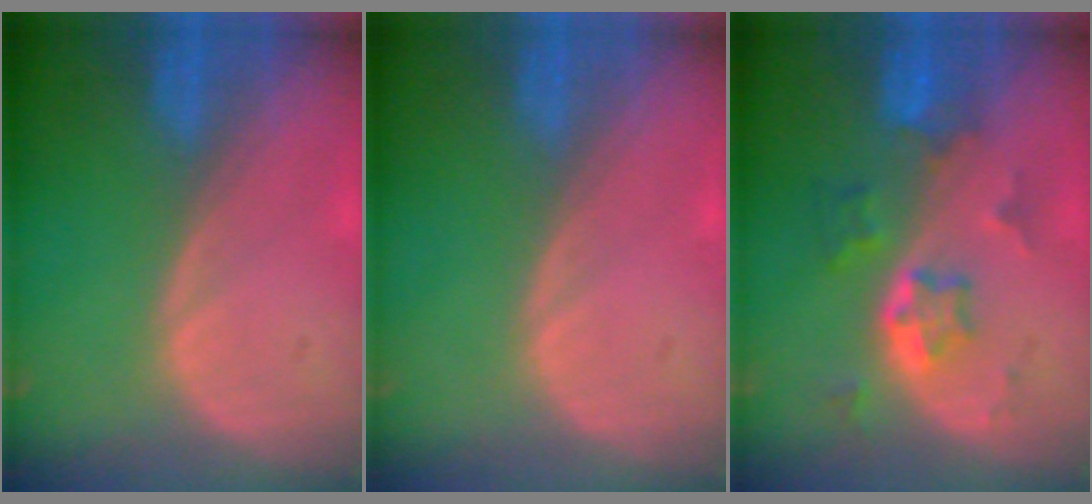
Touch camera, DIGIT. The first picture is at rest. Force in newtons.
{"total": 0.0}
{"total": 5.9, "press": 5.4, "slide": 2.5}